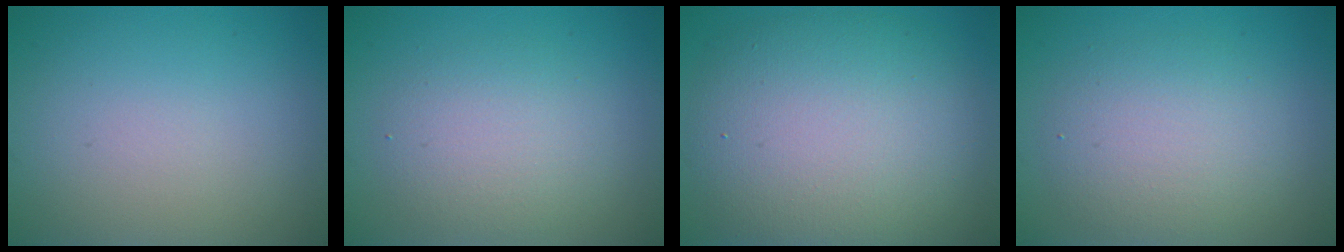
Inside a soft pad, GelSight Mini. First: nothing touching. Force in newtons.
{"total": 3.6, "press": 3.6, "slide": 0.1}
{"total": 10.9, "press": 10.8, "slide": 0.7}
{"total": 4.3, "press": 4.3, "slide": 0.3}